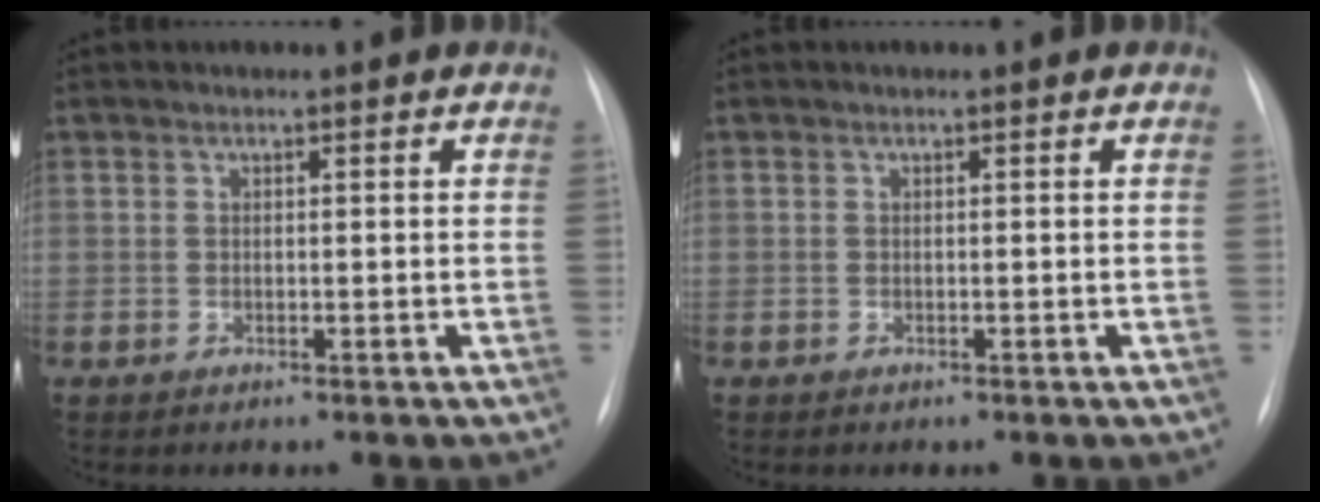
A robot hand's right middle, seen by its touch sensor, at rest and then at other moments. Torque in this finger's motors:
{"motor_torque": [-0.02, -0.08, -0.11, -0.11]}